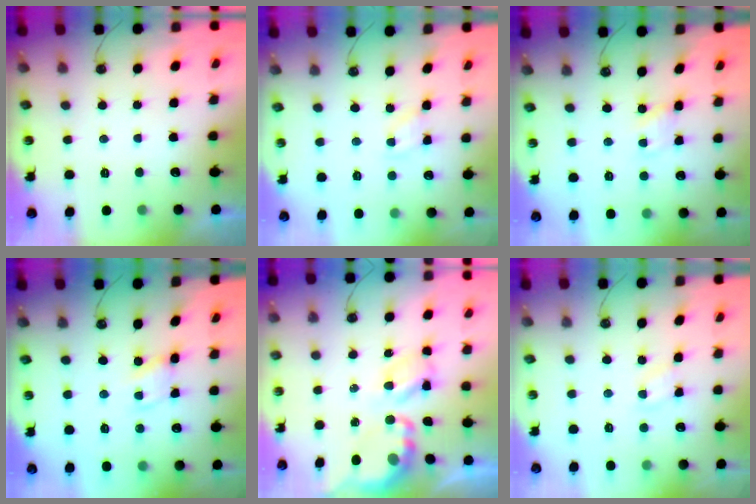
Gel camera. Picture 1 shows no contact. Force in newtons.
{"total": 2.6, "press": 2.6, "slide": 0.4}
{"total": 1.5, "press": 1.4, "slide": 0.2}
{"total": 1.4, "press": 1.4, "slide": 0.2}
{"total": 5.9, "press": 5.9, "slide": 0.5}
{"total": 4.1, "press": 4.0, "slide": 0.5}